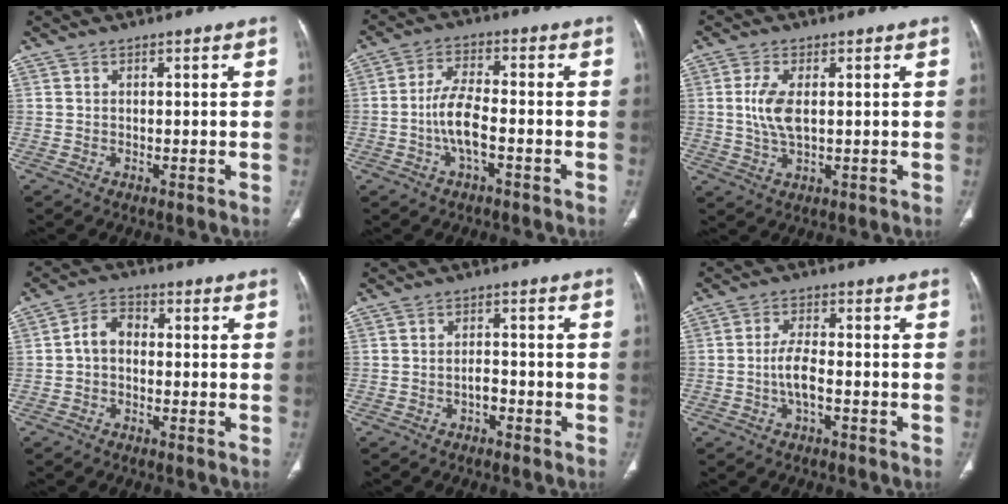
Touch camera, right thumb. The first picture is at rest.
{"total": 6.6, "force": [-2.1, 2.7, 5.7], "torque": [-0.117, 0.023, -0.040]}
{"total": 6.0, "force": [0.7, 2.7, 5.3], "torque": [-0.120, -0.004, 0.015]}
{"total": 4.5, "force": [-0.6, 3.2, 3.1], "torque": [-0.045, 0.018, -0.022]}
{"total": 2.4, "force": [-1.5, 1.5, 1.0], "torque": [-0.010, 0.018, -0.022]}
{"total": 4.2, "force": [-1.5, 1.8, 3.5], "torque": [-0.070, 0.019, -0.028]}